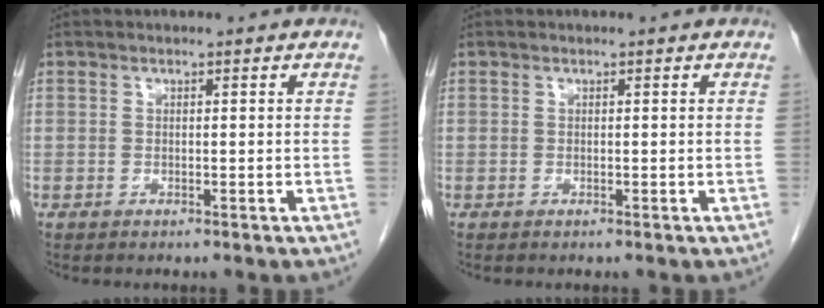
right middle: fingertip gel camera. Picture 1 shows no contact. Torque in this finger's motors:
{"motor_torque": [0.39, -0.30, 0.02, 0.01]}